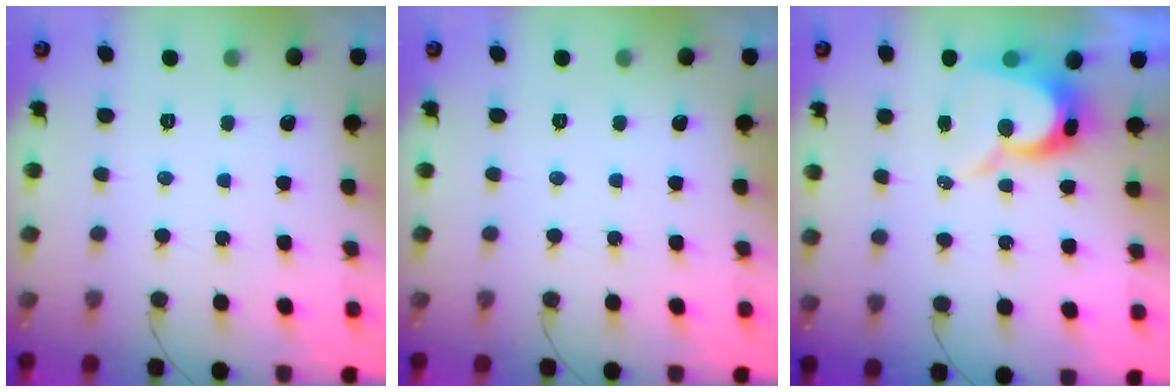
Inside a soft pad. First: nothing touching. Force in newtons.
{"total": 0.0}
{"total": 11.6, "press": 11.5, "slide": 1.3}